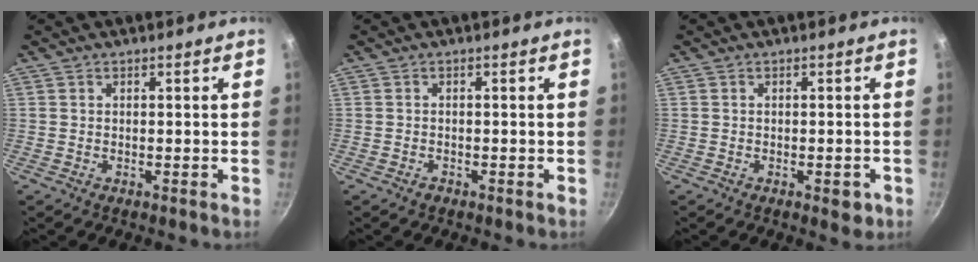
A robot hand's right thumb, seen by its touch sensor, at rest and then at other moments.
{"total": 0.7, "force": [-0.5, 0.4, 0.2], "torque": [-0.008, 0.007, -0.010]}
{"total": 2.9, "force": [-1.2, 1.4, 2.3], "torque": [-0.023, 0.006, -0.012]}